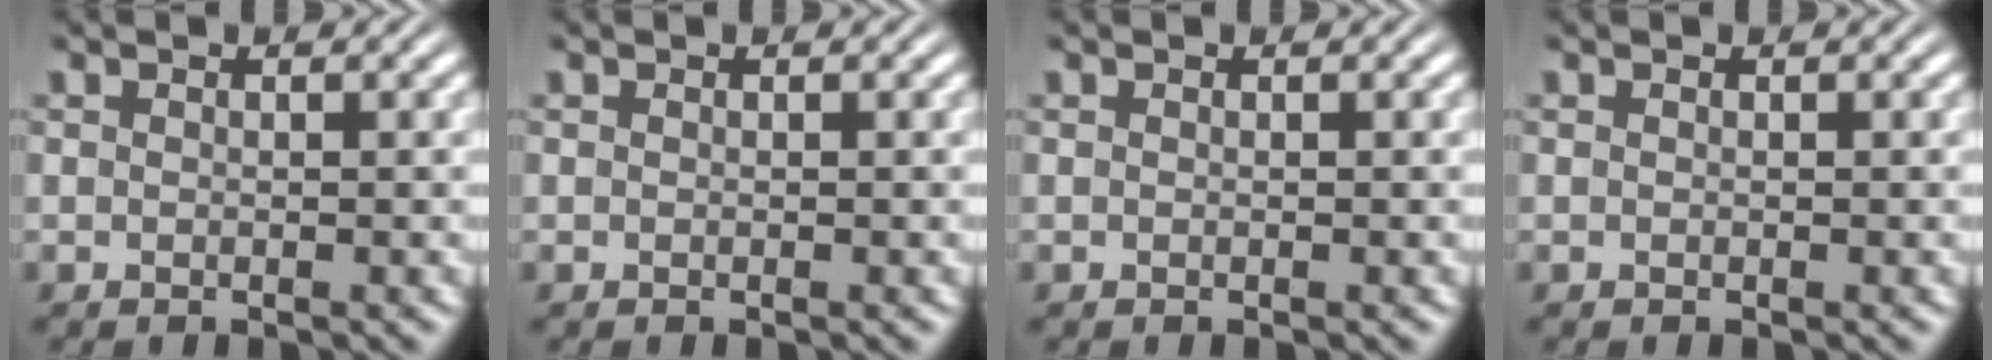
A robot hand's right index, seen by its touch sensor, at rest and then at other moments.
{"total": 0.0}
{"total": 0.0}
{"total": 0.0}